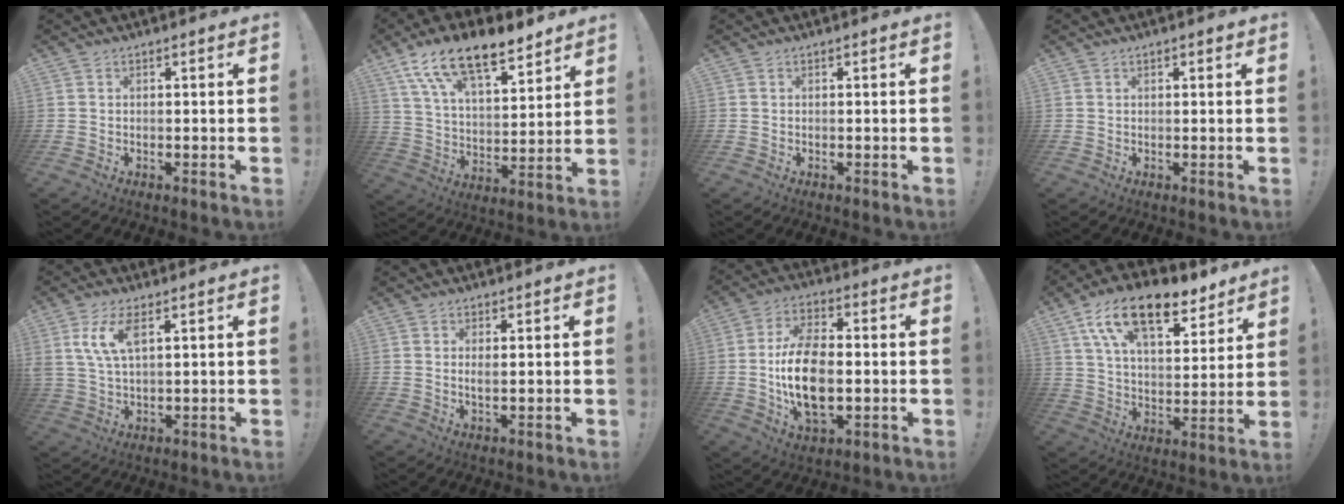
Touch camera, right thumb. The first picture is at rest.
{"total": 17.2, "force": [12.1, 7.0, 9.9], "torque": [-0.178, -0.078, 0.218]}
{"total": 0.0}
{"total": 0.8, "force": [0.5, 0.4, 0.4], "torque": [0.000, -0.002, 0.008]}
{"total": 8.6, "force": [3.7, 3.6, 6.9], "torque": [-0.126, -0.009, 0.066]}
{"total": 2.0, "force": [0.6, 0.2, 1.9], "torque": [-0.028, -0.007, 0.007]}
{"total": 16.1, "force": [-1.7, 9.4, 13.0], "torque": [-0.243, 0.001, -0.033]}
{"total": 18.4, "force": [11.4, 8.5, 11.7], "torque": [-0.199, -0.059, 0.201]}